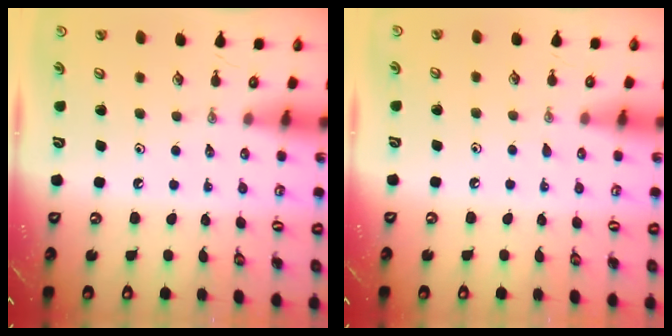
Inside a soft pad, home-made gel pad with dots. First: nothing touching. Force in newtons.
{"total": 3.4, "press": 3.3, "slide": 0.4}